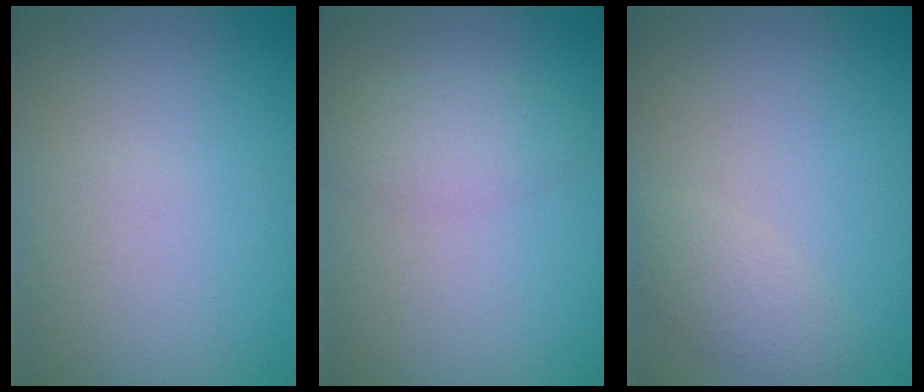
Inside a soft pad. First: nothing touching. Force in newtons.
{"total": 2.2, "press": 2.2, "slide": 0.1}
{"total": 2.0, "press": 2.0, "slide": 0.0}